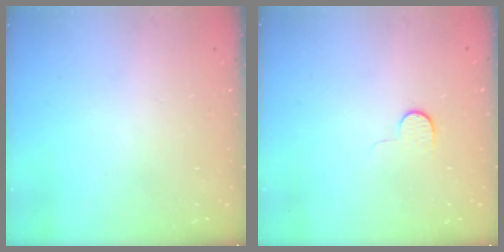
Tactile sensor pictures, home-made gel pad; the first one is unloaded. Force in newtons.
{"total": 4.6, "press": 4.6, "slide": 0.5}